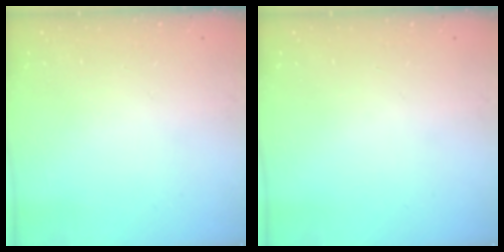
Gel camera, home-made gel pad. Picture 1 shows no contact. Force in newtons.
{"total": 0.0}